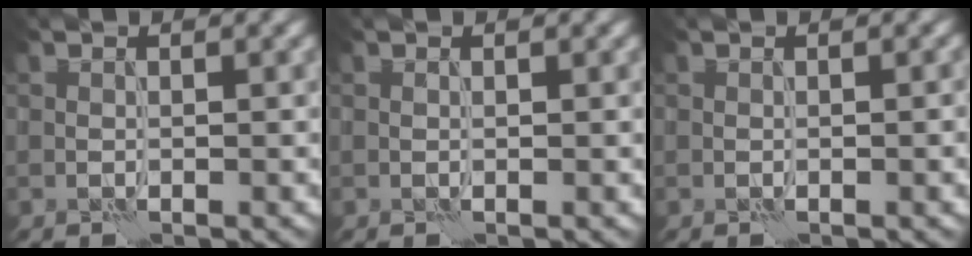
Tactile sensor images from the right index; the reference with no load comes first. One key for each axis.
{"total": 0.0}
{"total": 1.0, "fx": -0.1, "fy": 0.2, "fz": 1.0, "tx": -0.013, "ty": 0.000, "tz": -0.002}